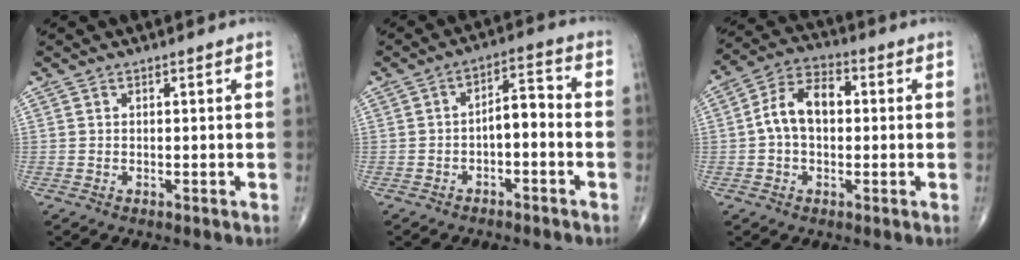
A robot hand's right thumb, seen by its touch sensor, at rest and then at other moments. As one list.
[{"total": 5.7, "force": [-1.6, 2.3, 4.9], "torque": [-0.070, 0.039, -0.029]}, {"total": 9.3, "force": [0.3, 6.0, 7.1], "torque": [-0.122, 0.029, -0.003]}]